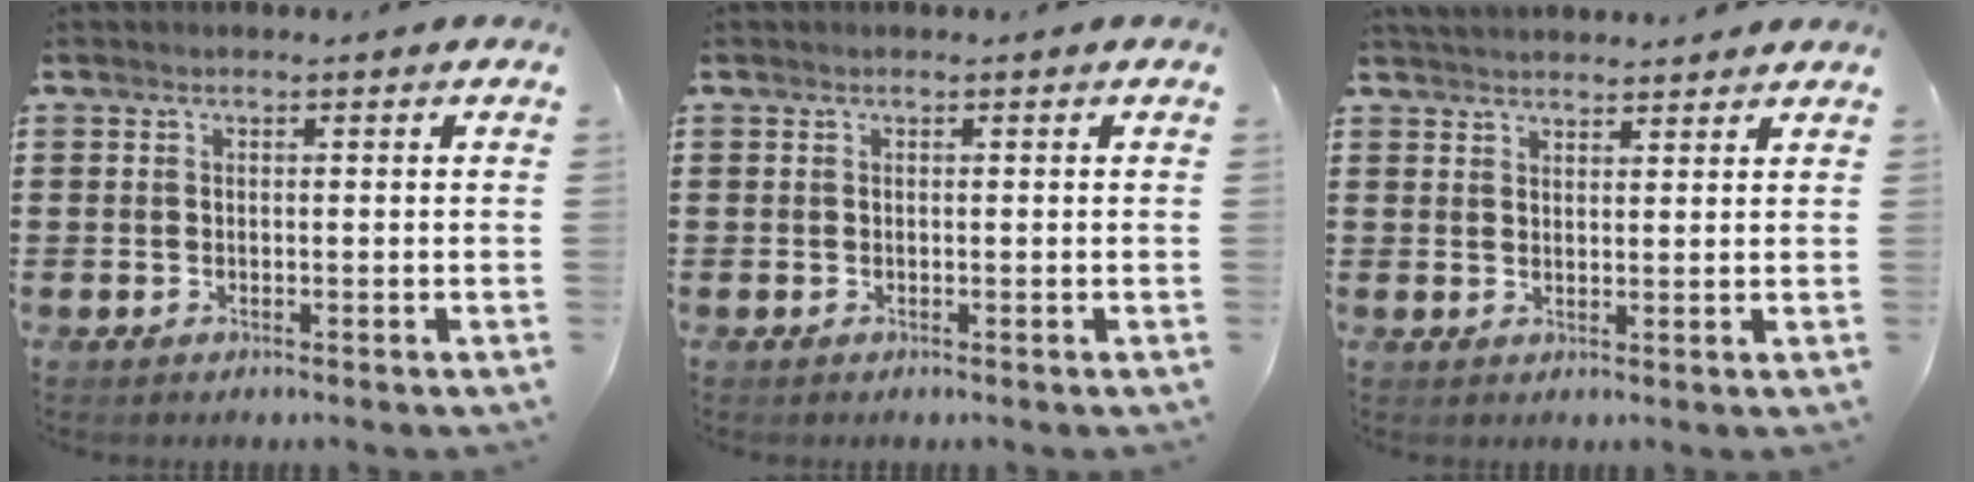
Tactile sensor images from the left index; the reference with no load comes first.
{"total": 0.0}
{"total": 2.4, "force": [2.4, 0.2, 0.0], "torque": [-0.007, -0.001, 0.047]}